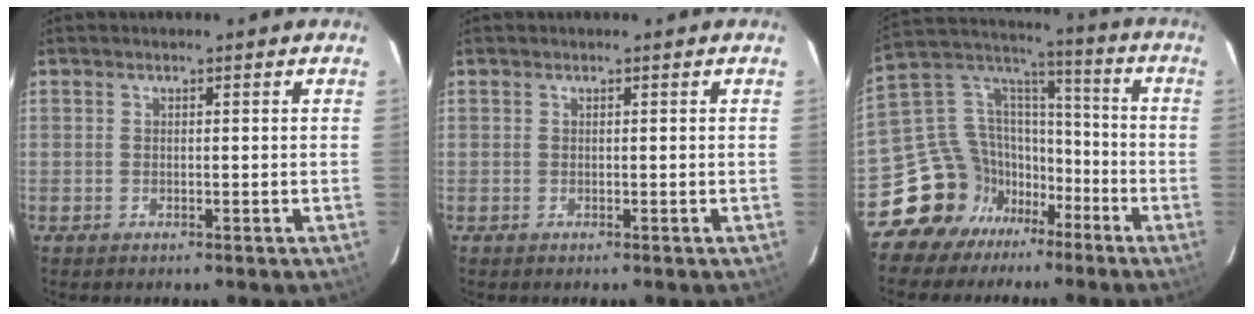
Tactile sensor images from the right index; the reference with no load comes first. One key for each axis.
{"total": 0.0}
{"total": 15.3, "fx": -10.1, "fy": 11.3, "fz": 2.4, "tx": -0.070, "ty": 0.071, "tz": -0.170}